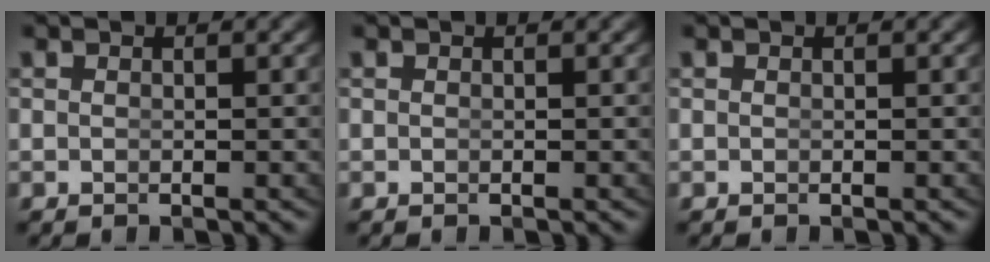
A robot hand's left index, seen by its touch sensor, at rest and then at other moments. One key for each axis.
{"total": 0.0}
{"total": 0.0}